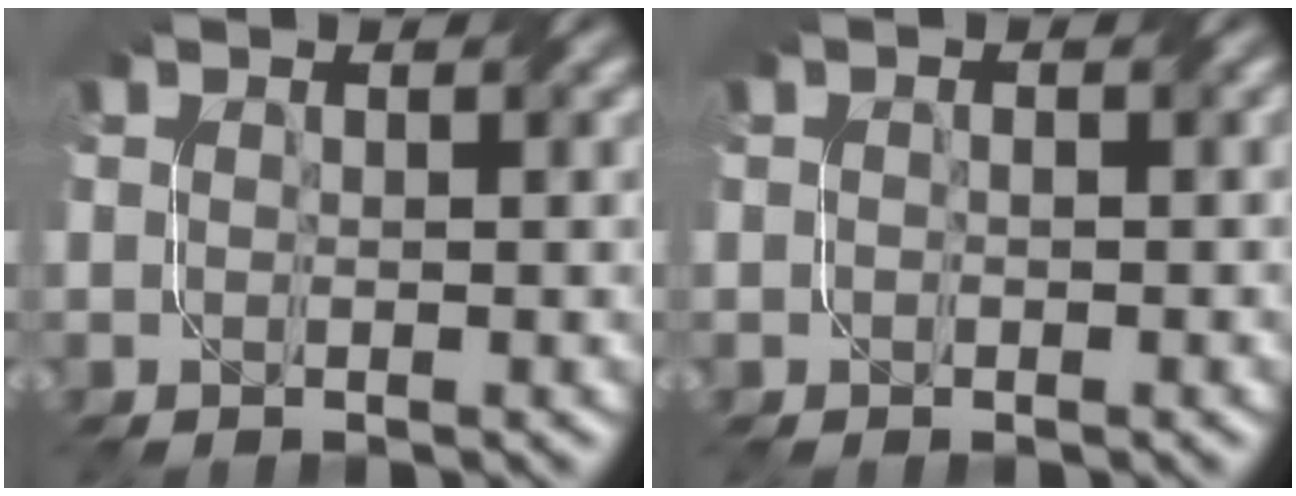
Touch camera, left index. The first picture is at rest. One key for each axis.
{"total": 0.6, "fx": 0.1, "fy": 0.5, "fz": 0.3, "tx": -0.007, "ty": -0.001, "tz": -0.004}